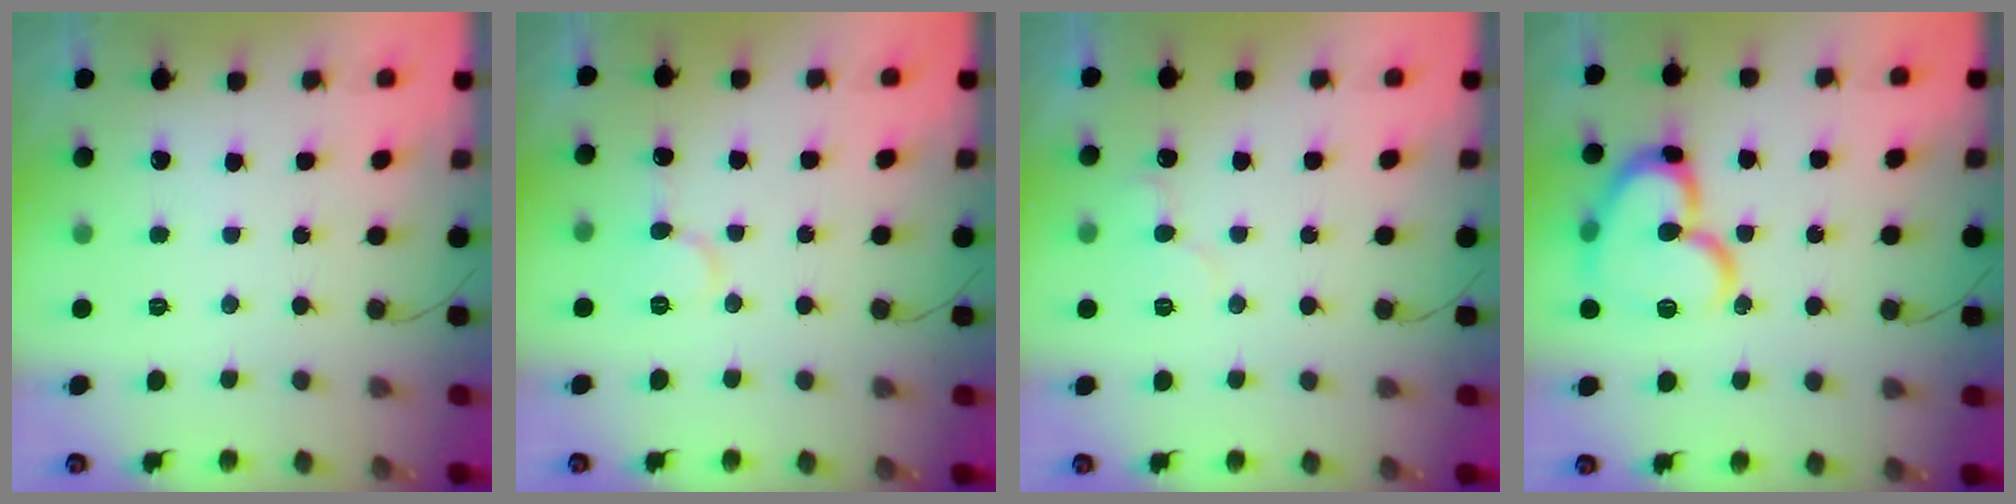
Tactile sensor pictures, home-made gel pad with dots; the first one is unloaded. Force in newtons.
{"total": 6.5, "press": 6.5, "slide": 0.8}
{"total": 8.4, "press": 8.4, "slide": 0.4}
{"total": 17.7, "press": 17.6, "slide": 1.8}